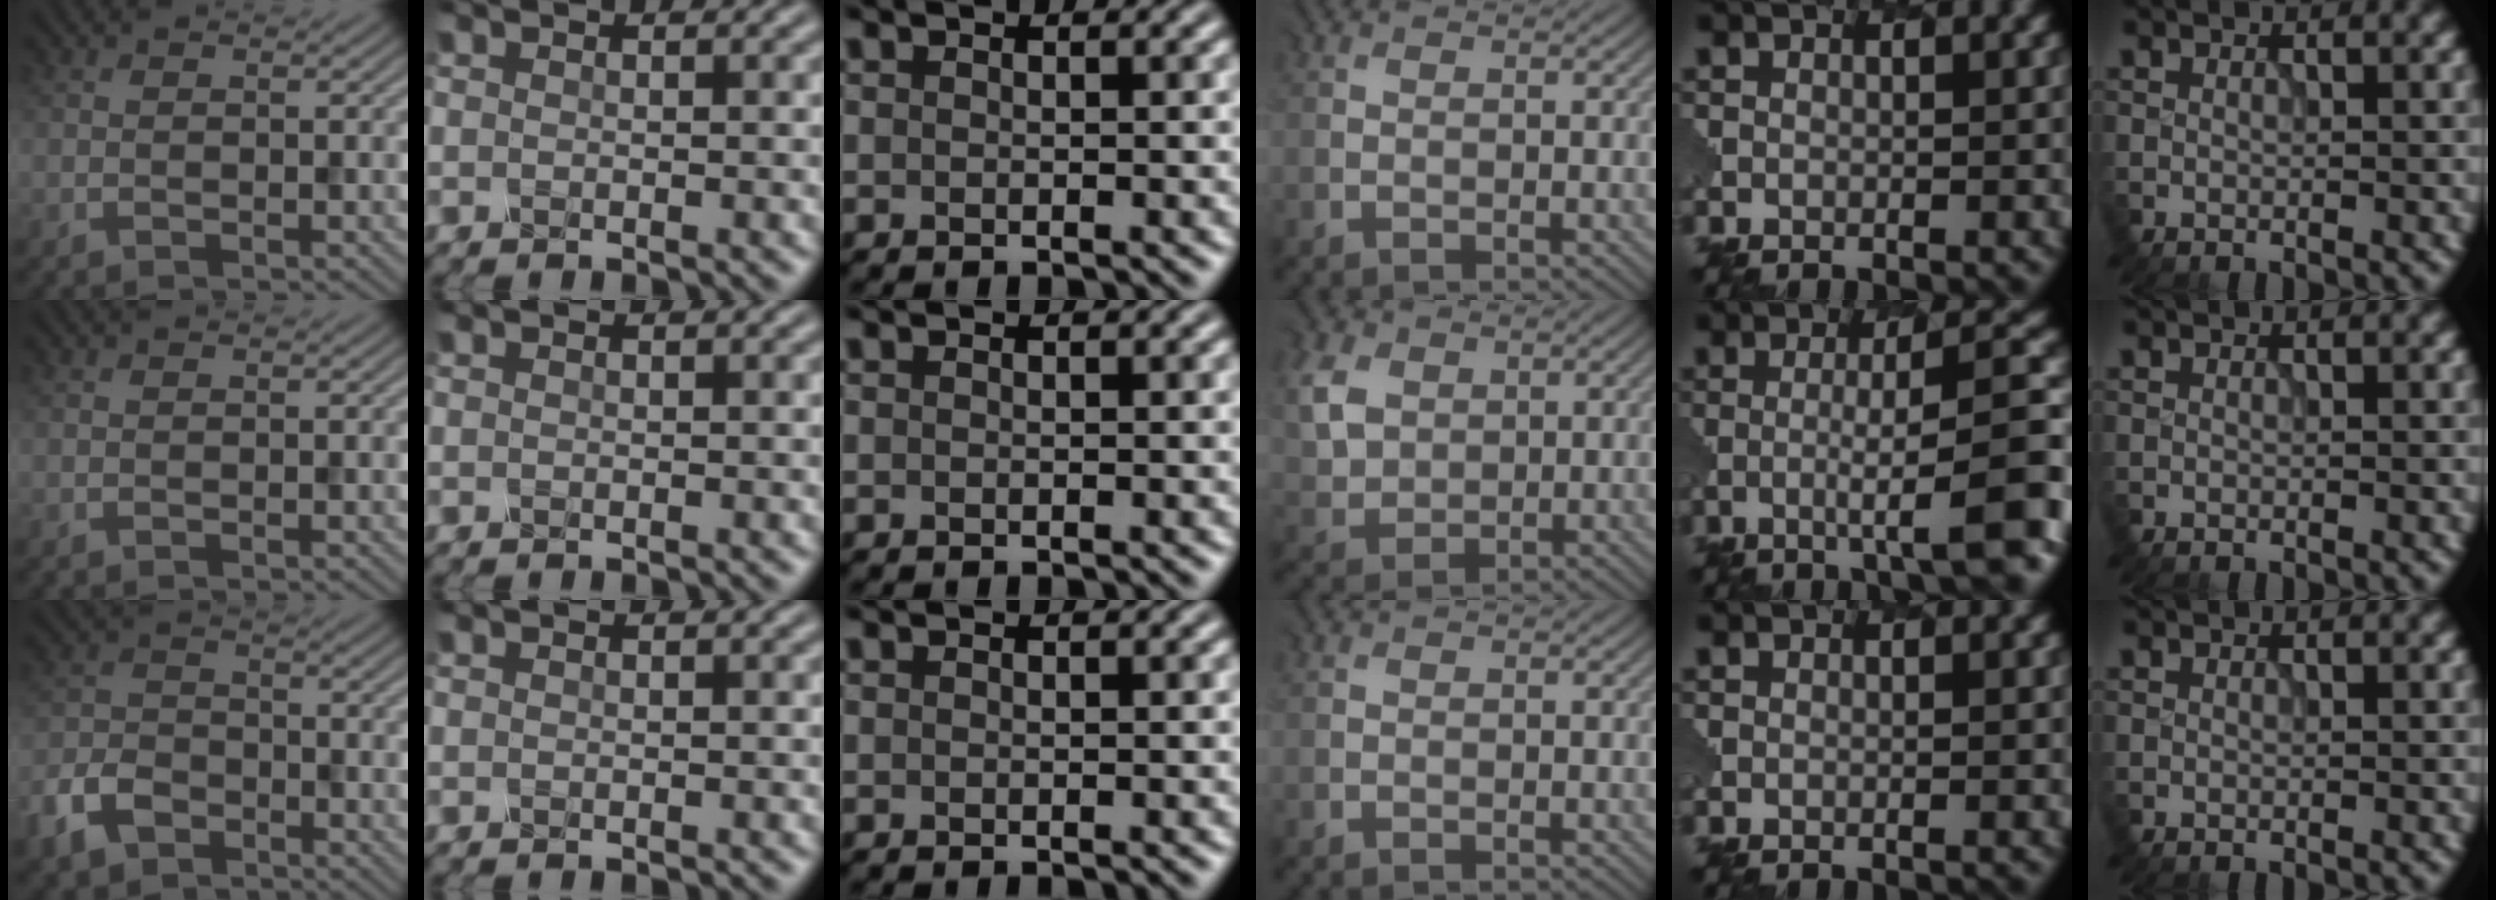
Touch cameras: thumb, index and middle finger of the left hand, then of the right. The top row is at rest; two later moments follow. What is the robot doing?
{"motion": "dispense", "object": "pipette"}